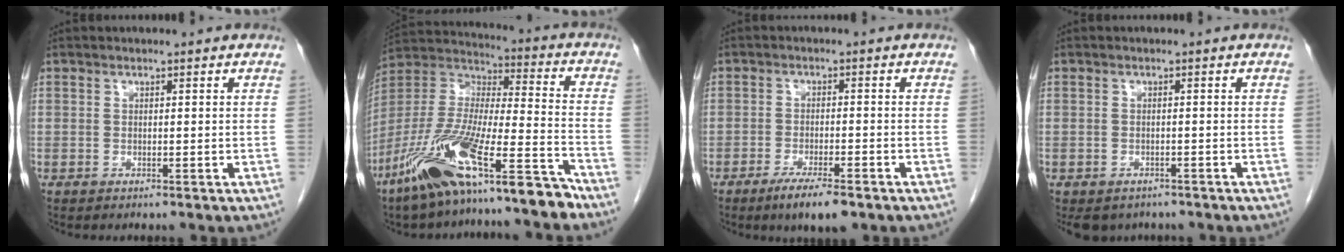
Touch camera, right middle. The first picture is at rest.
{"total": 19.2, "force": [-13.7, 2.3, 13.3], "torque": [-0.277, -0.016, -0.250]}
{"total": 6.2, "force": [-4.2, 1.0, 4.4], "torque": [-0.077, -0.011, -0.067]}
{"total": 6.5, "force": [-5.1, 3.7, 1.5], "torque": [-0.017, 0.000, -0.062]}